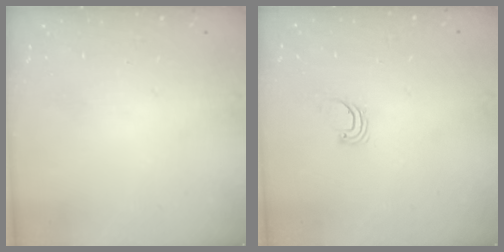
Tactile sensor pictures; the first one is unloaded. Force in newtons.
{"total": 0.9, "press": 0.9, "slide": 0.1}